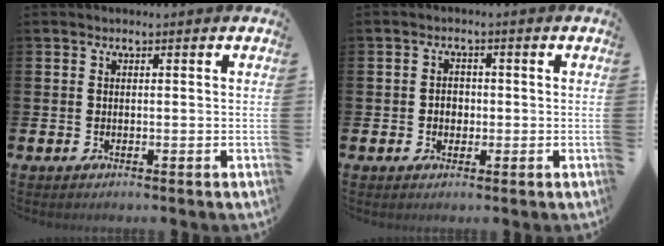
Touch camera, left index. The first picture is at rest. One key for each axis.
{"total": 2.0, "fx": -0.3, "fy": 1.8, "fz": 0.9, "tx": -0.003, "ty": 0.001, "tz": -0.013}